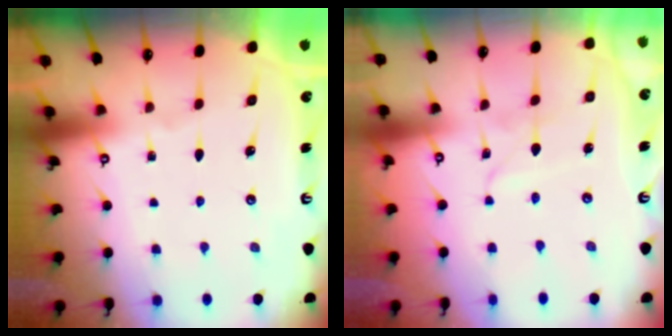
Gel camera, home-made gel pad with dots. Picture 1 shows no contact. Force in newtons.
{"total": 2.7, "press": 2.7, "slide": 0.3}